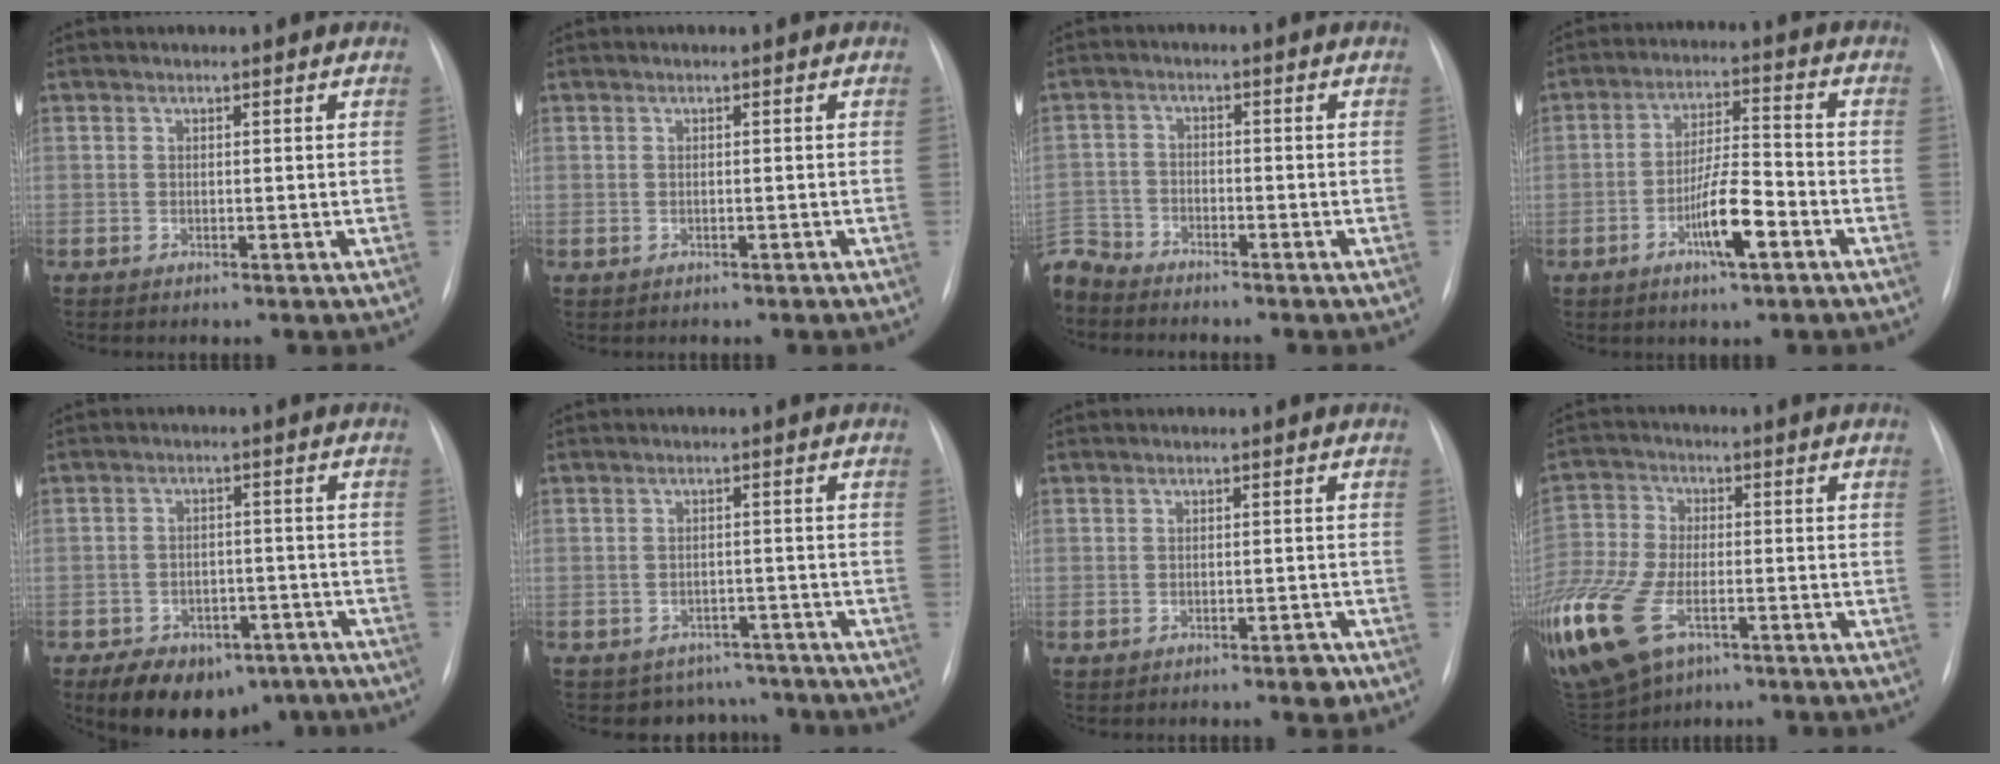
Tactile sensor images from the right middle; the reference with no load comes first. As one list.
[{"total": 0.0}, {"total": 7.3, "force": [-6.9, 2.4, 0.8], "torque": [-0.019, -0.005, -0.127]}, {"total": 7.9, "force": [-3.5, 1.4, 6.9], "torque": [-0.131, 0.004, -0.063]}, {"total": 12.0, "force": [-8.2, 7.3, 4.8], "torque": [-0.063, 0.017, -0.113]}, {"total": 6.3, "force": [-5.4, 3.3, -0.4], "torque": [0.016, 0.024, -0.064]}, {"total": 1.9, "force": [-1.2, 0.5, 1.4], "torque": [-0.015, 0.004, -0.013]}, {"total": 27.0, "force": [-12.5, 16.3, 17.5], "torque": [-0.520, -0.030, -0.227]}]